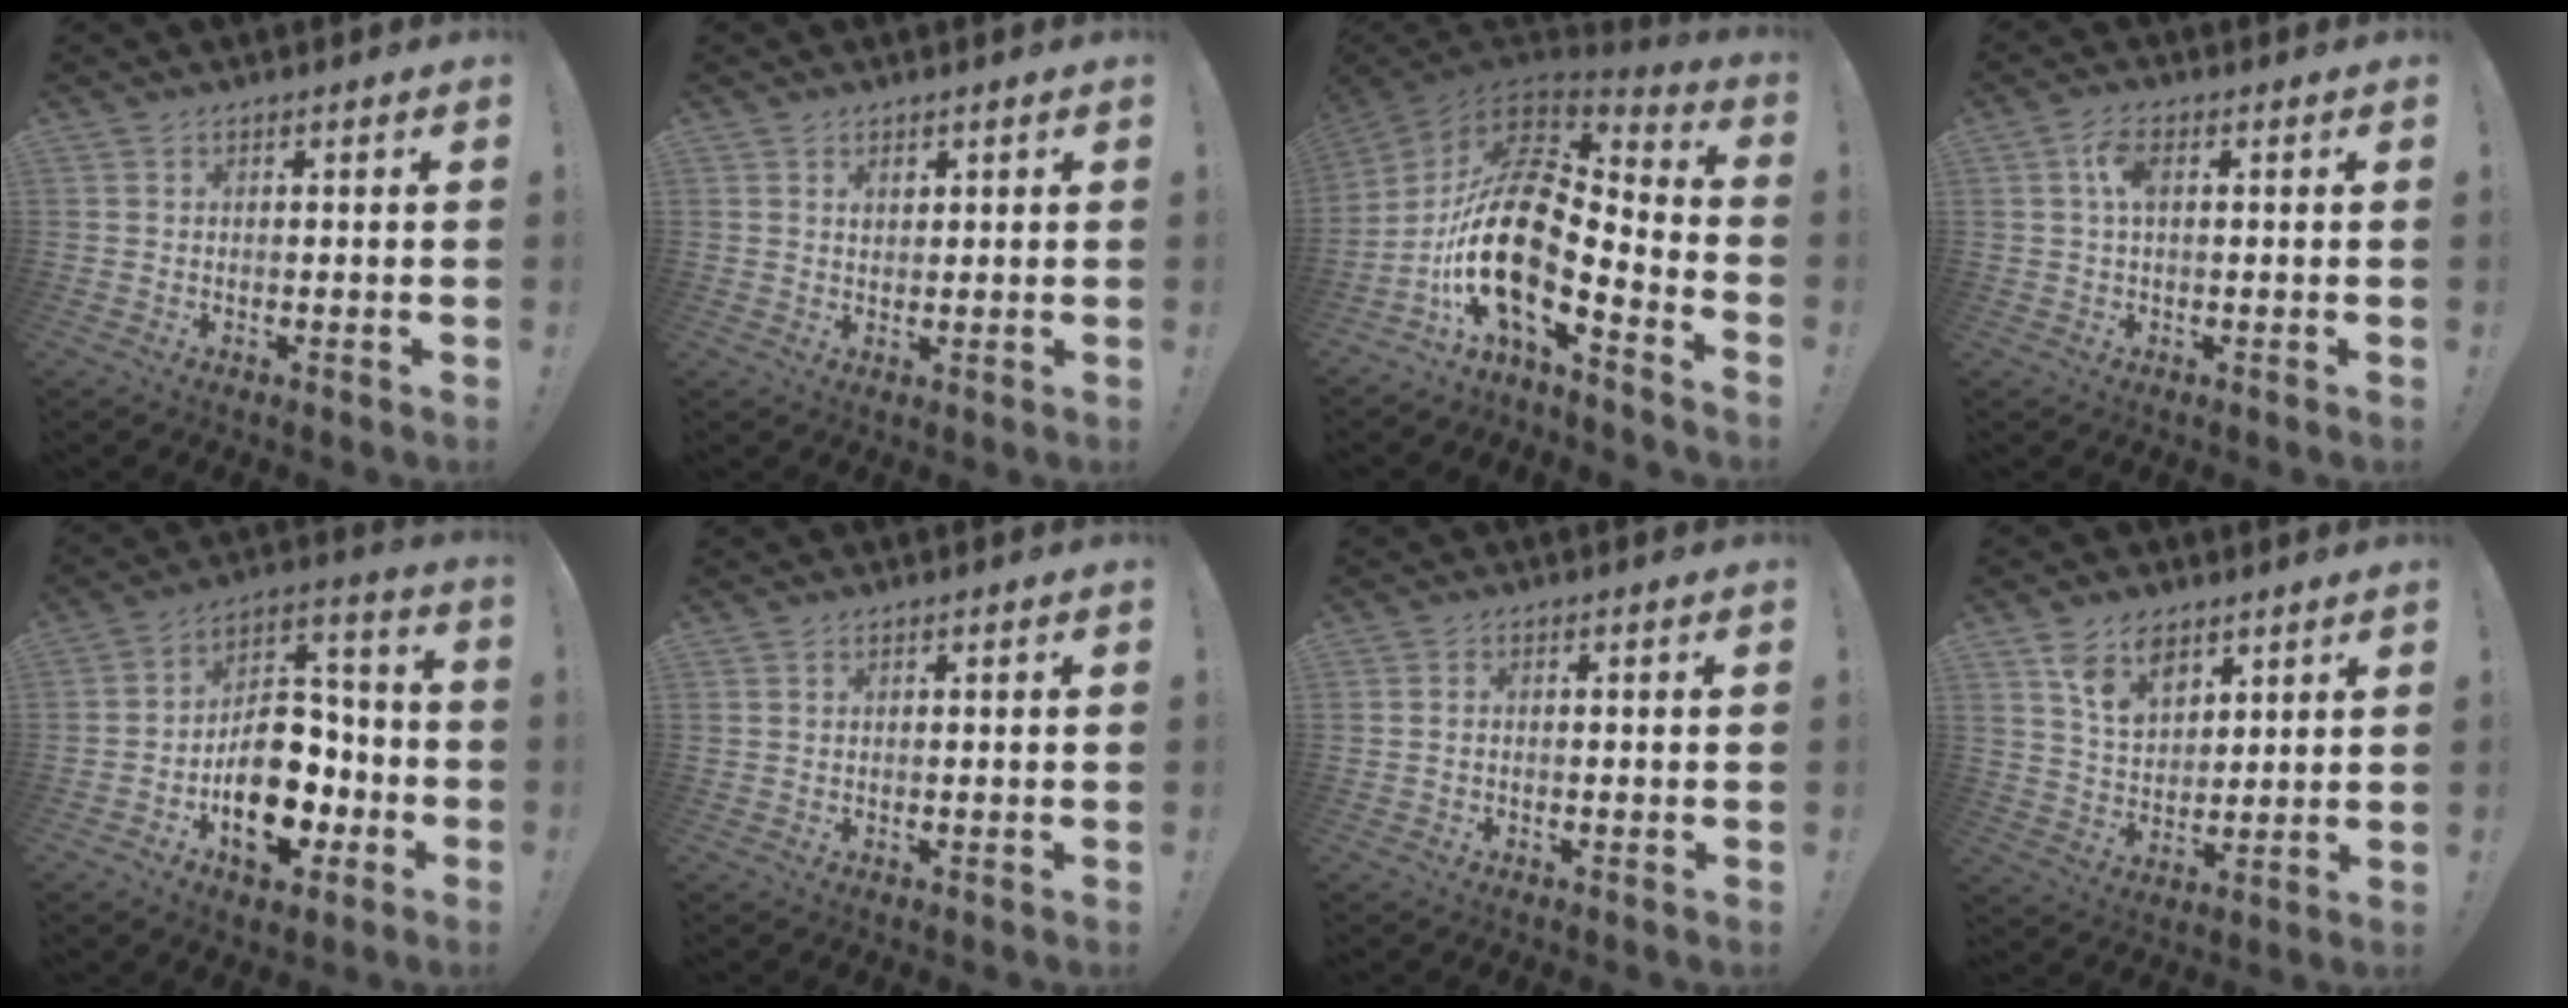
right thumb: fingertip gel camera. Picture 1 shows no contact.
{"total": 1.7, "force": [0.9, 1.2, 0.8], "torque": [-0.008, -0.002, 0.015]}
{"total": 20.9, "force": [-3.2, 8.8, 18.6], "torque": [-0.385, 0.002, -0.058]}
{"total": 5.0, "force": [0.9, 2.4, 4.3], "torque": [-0.084, 0.010, 0.015]}
{"total": 17.9, "force": [-6.8, 11.8, 11.7], "torque": [-0.163, 0.052, -0.098]}
{"total": 0.0}
{"total": 0.6, "force": [-0.2, 0.4, 0.3], "torque": [-0.008, 0.004, -0.004]}
{"total": 10.3, "force": [6.6, 6.3, 4.7], "torque": [-0.077, -0.032, 0.127]}